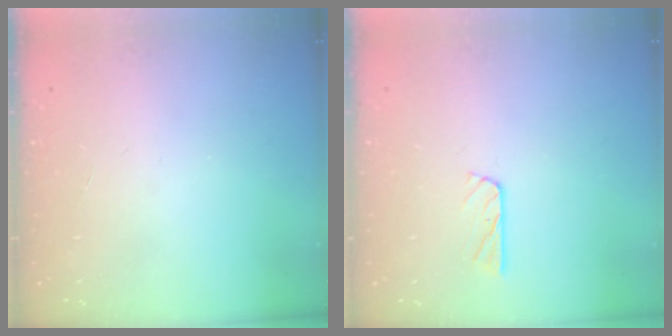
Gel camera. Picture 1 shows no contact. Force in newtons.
{"total": 3.7, "press": 3.6, "slide": 0.4}